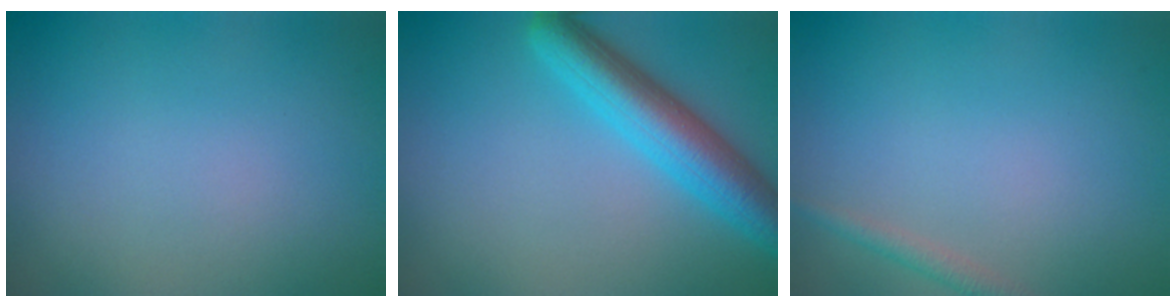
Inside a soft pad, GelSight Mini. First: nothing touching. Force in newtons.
{"total": 5.6, "press": 5.6, "slide": 0.2}
{"total": 1.4, "press": 1.4, "slide": 0.0}